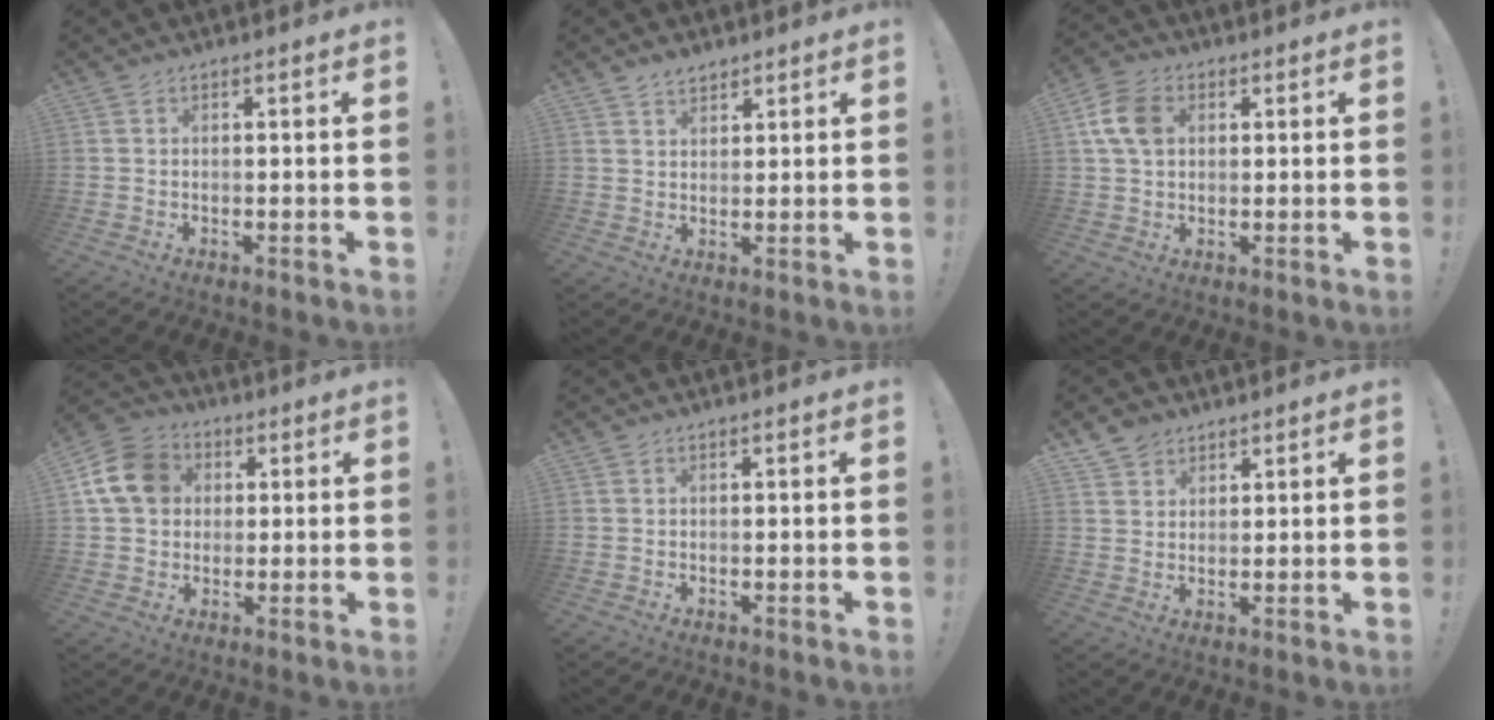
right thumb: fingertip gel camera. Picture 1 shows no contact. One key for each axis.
{"total": 3.5, "fx": 2.9, "fy": 1.7, "fz": 0.9, "tx": -0.011, "ty": -0.014, "tz": 0.054}
{"total": 9.2, "fx": 2.1, "fy": 6.7, "fz": 6.0, "tx": -0.121, "ty": 0.014, "tz": 0.045}
{"total": 13.4, "fx": 3.2, "fy": 11.0, "fz": 7.0, "tx": -0.115, "ty": 0.009, "tz": 0.068}
{"total": 0.0}
{"total": 4.7, "fx": 3.6, "fy": 3.0, "fz": 0.7, "tx": -0.007, "ty": -0.022, "tz": 0.067}